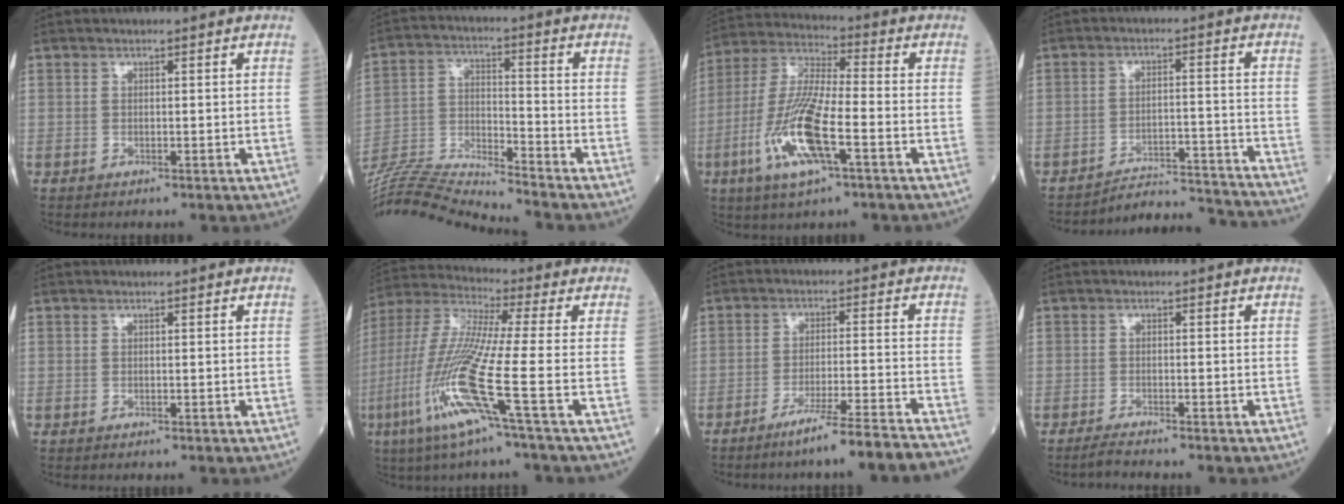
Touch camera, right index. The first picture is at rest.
{"total": 14.6, "force": [-14.1, -1.8, 3.1], "torque": [-0.059, 0.013, -0.260]}
{"total": 14.1, "force": [-5.0, 2.4, 12.9], "torque": [-0.274, -0.011, -0.095]}
{"total": 13.4, "force": [-13.3, -0.9, 0.7], "torque": [0.007, 0.016, -0.185]}
{"total": 0.0}
{"total": 15.3, "force": [-5.9, -1.2, 14.1], "torque": [-0.307, -0.025, -0.125]}
{"total": 11.3, "force": [-9.6, -1.9, 5.6], "torque": [-0.056, -0.015, -0.149]}
{"total": 2.6, "force": [-2.4, -0.4, 0.8], "torque": [-0.021, -0.006, -0.043]}